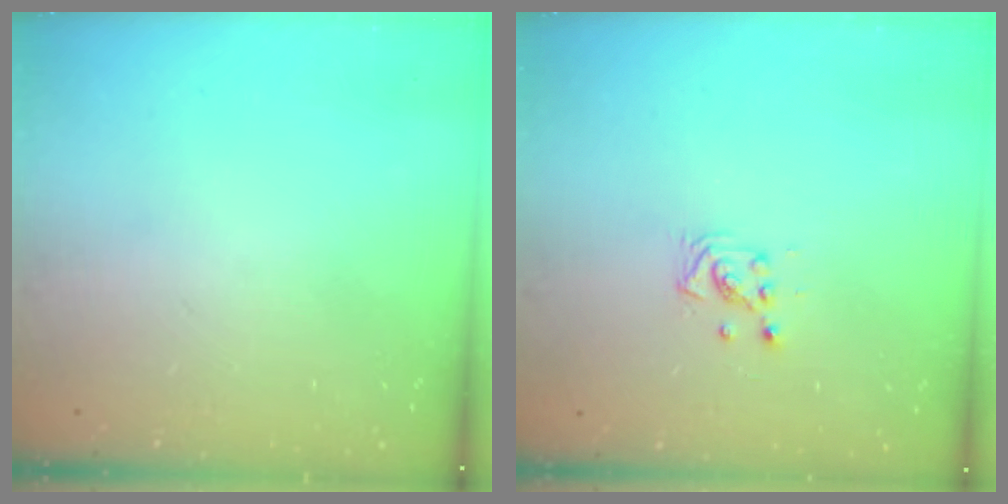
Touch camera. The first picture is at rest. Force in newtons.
{"total": 2.9, "press": 2.9, "slide": 0.3}